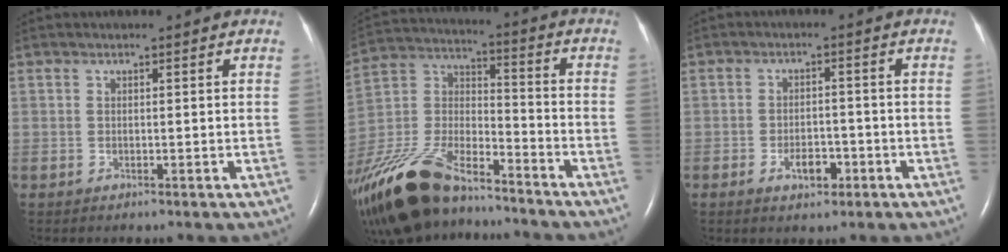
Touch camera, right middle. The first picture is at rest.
{"total": 23.3, "force": [-18.0, 7.4, 12.7], "torque": [-0.315, -0.026, -0.335]}
{"total": 3.9, "force": [-1.9, 2.0, 2.6], "torque": [-0.047, 0.003, -0.027]}